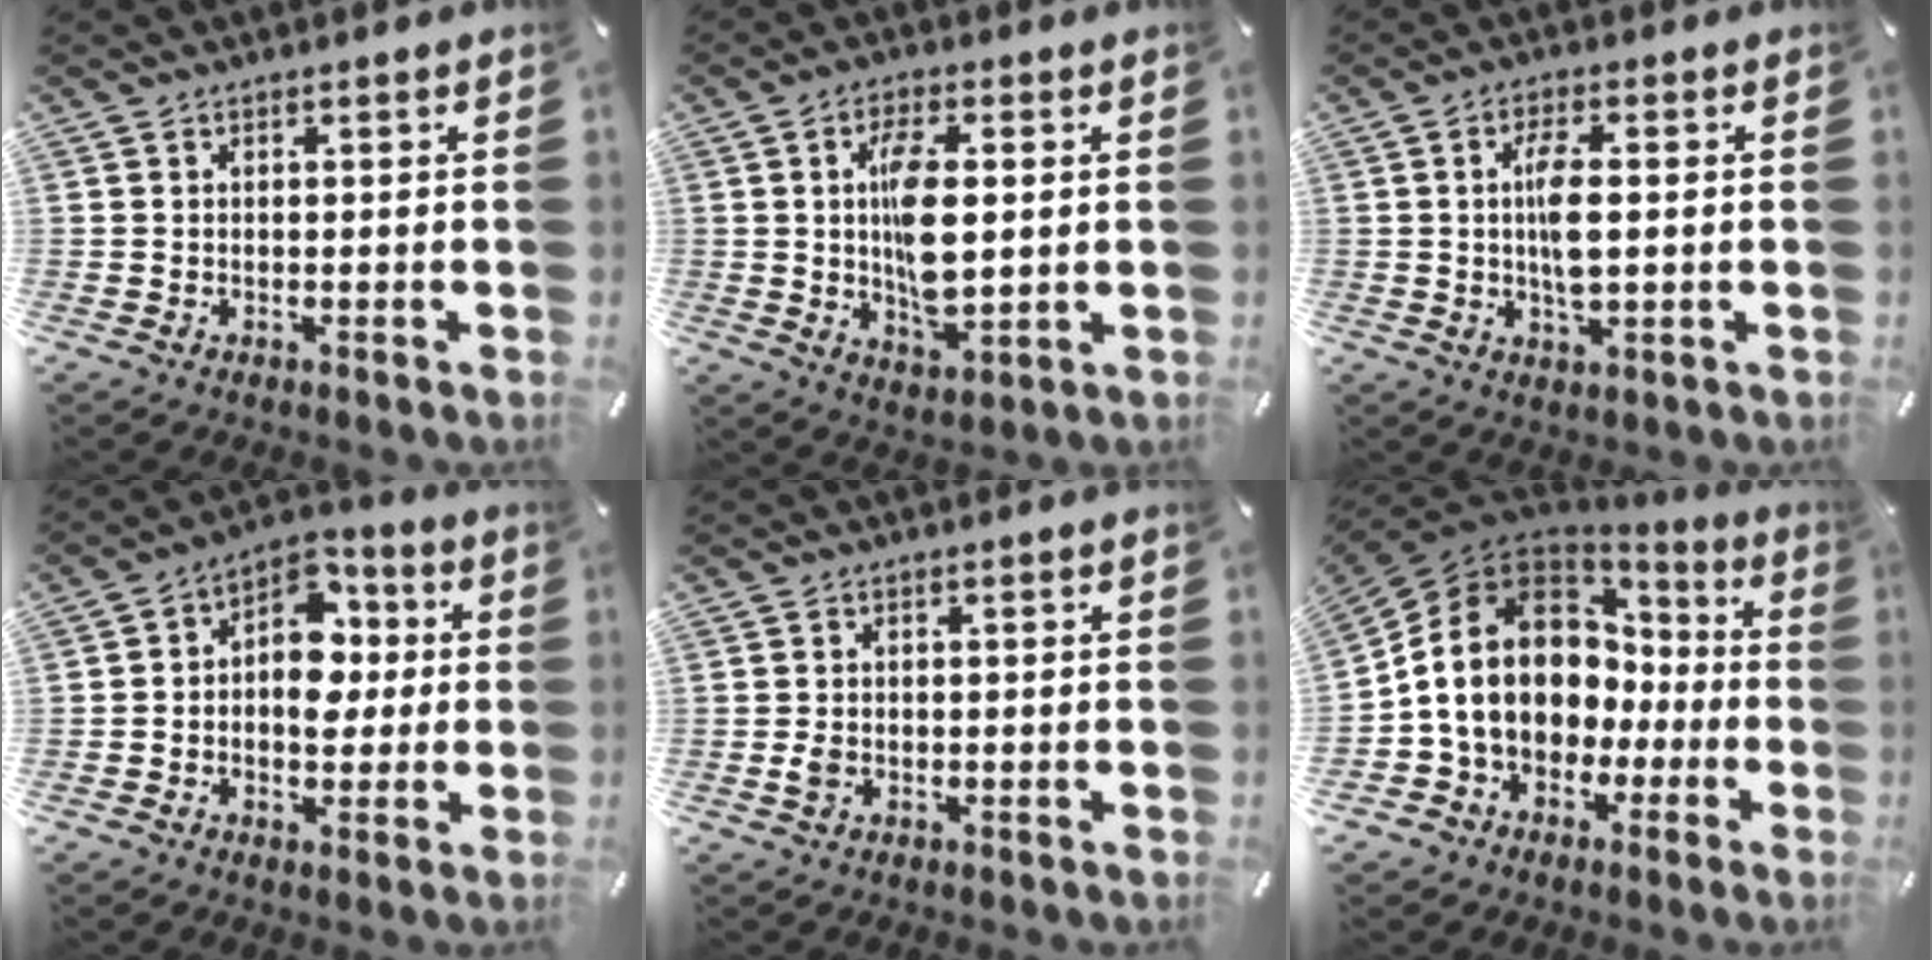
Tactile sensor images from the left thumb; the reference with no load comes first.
{"total": 10.6, "force": [1.0, 4.7, 9.4], "torque": [-0.187, -0.012, 0.008]}
{"total": 7.1, "force": [0.6, 2.3, 6.7], "torque": [-0.147, -0.004, 0.002]}
{"total": 10.6, "force": [-0.2, 8.2, 6.8], "torque": [-0.088, 0.004, -0.004]}
{"total": 2.0, "force": [-0.5, 1.4, 1.4], "torque": [-0.031, 0.001, -0.011]}
{"total": 15.0, "force": [0.8, 12.7, 8.0], "torque": [-0.170, -0.001, 0.016]}